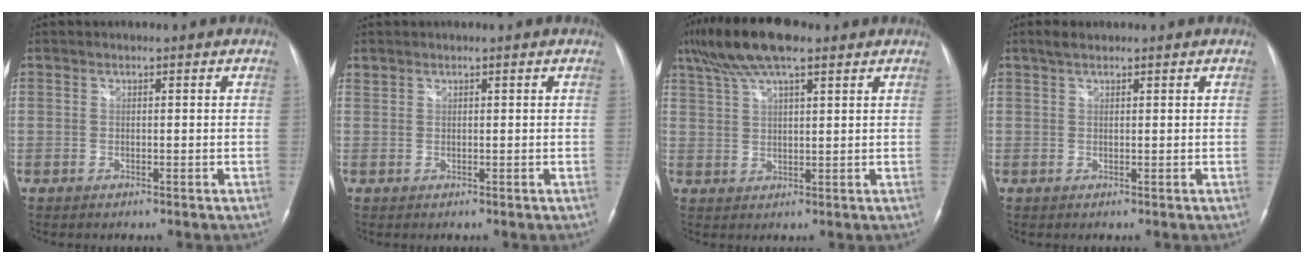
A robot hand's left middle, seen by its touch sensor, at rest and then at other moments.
{"total": 0.6, "force": [0.6, 0.2, -0.1], "torque": [-0.003, 0.007, 0.012]}
{"total": 10.9, "force": [7.6, 2.4, 7.4], "torque": [-0.146, 0.028, 0.133]}
{"total": 2.0, "force": [1.5, 0.7, 1.1], "torque": [-0.023, 0.009, 0.026]}